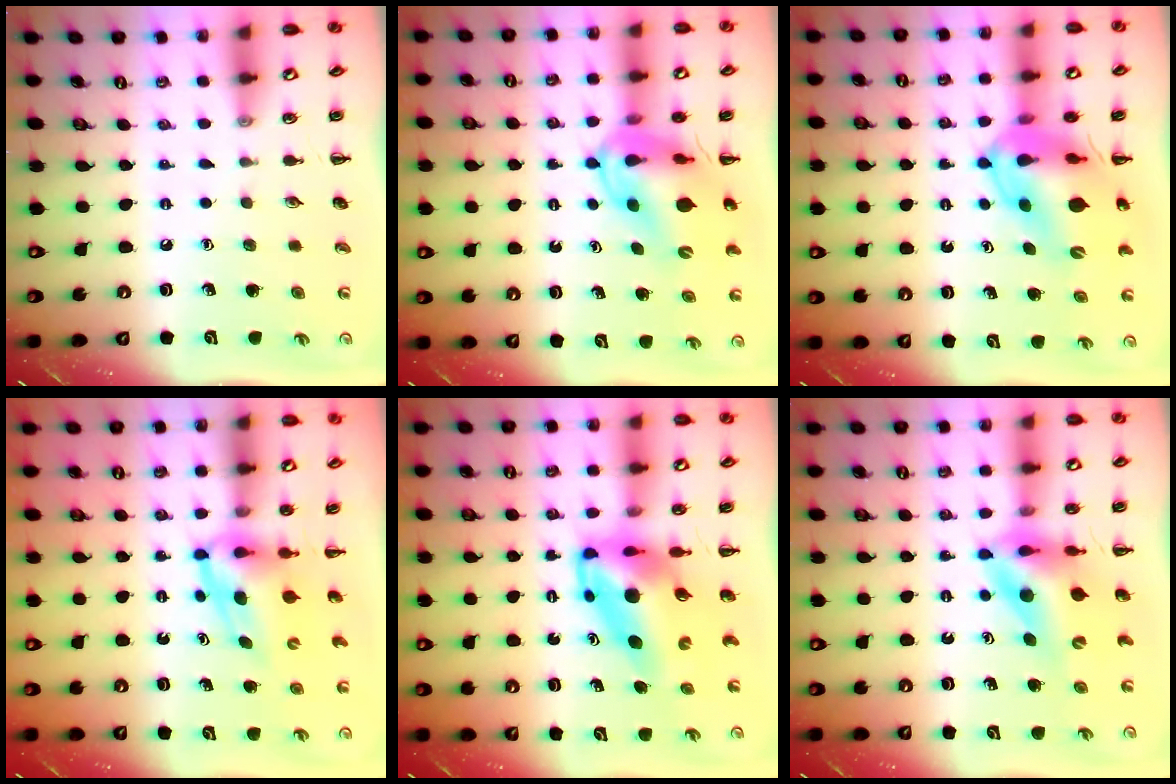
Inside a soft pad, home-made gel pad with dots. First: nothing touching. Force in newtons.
{"total": 13.4, "press": 12.7, "slide": 4.3}
{"total": 16.3, "press": 15.6, "slide": 4.7}
{"total": 6.2, "press": 6.1, "slide": 1.0}
{"total": 8.6, "press": 8.1, "slide": 2.9}
{"total": 10.3, "press": 9.8, "slide": 3.2}